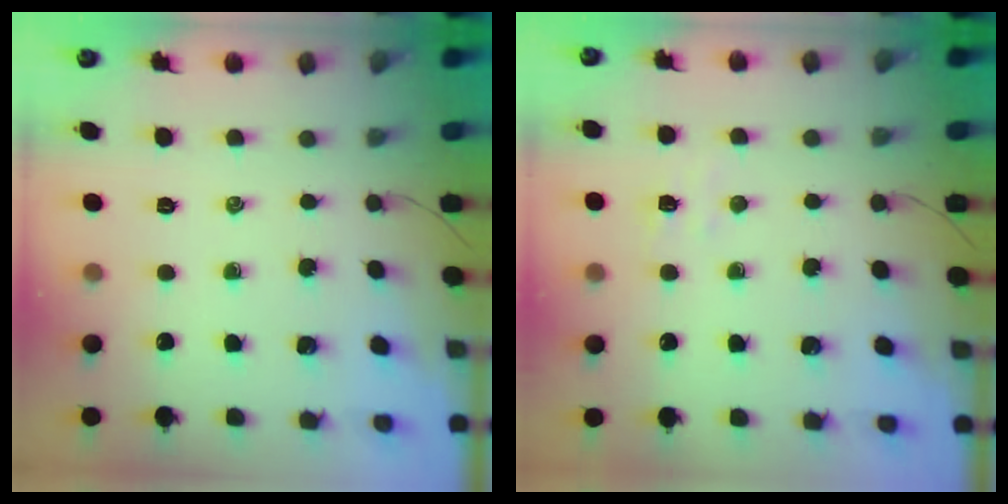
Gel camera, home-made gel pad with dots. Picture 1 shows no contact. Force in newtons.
{"total": 3.4, "press": 3.3, "slide": 0.8}